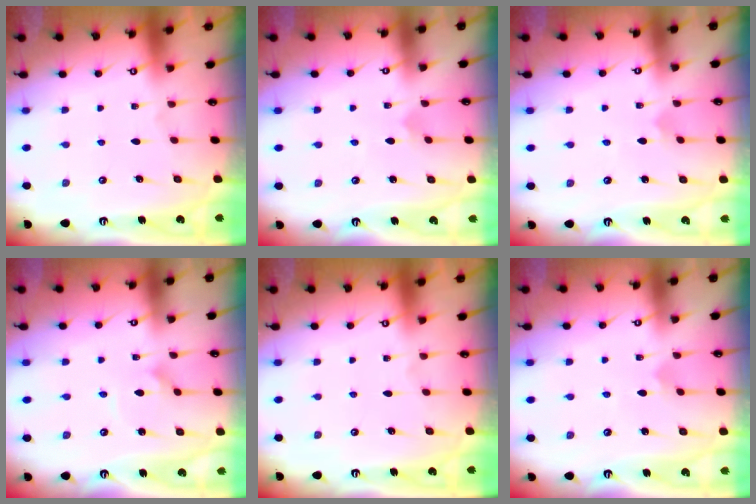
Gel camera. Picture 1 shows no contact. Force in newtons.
{"total": 3.4, "press": 3.4, "slide": 0.2}
{"total": 3.4, "press": 3.4, "slide": 0.2}
{"total": 2.4, "press": 2.4, "slide": 0.1}
{"total": 0.0}
{"total": 3.4, "press": 3.4, "slide": 0.2}